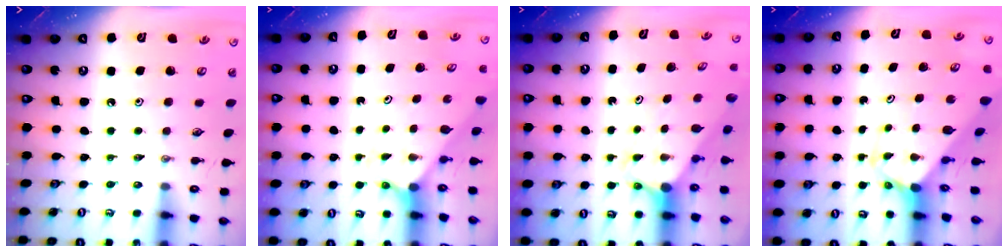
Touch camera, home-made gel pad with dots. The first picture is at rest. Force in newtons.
{"total": 2.1, "press": 2.1, "slide": 0.1}
{"total": 2.9, "press": 2.9, "slide": 0.2}
{"total": 4.7, "press": 4.6, "slide": 0.4}